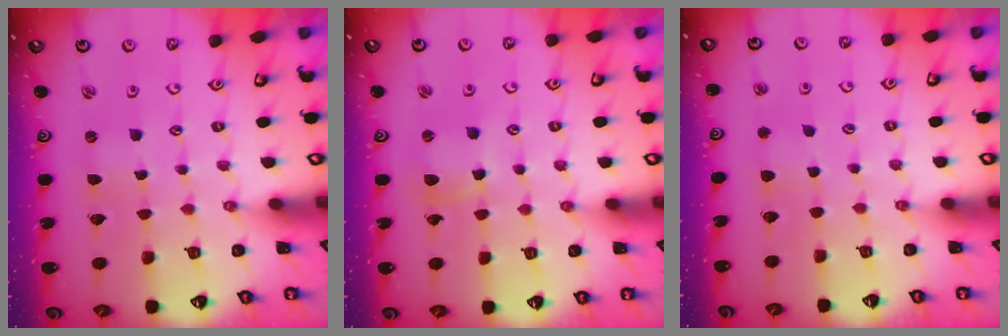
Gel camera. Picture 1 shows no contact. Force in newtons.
{"total": 5.8, "press": 5.7, "slide": 0.6}
{"total": 3.9, "press": 3.8, "slide": 0.7}